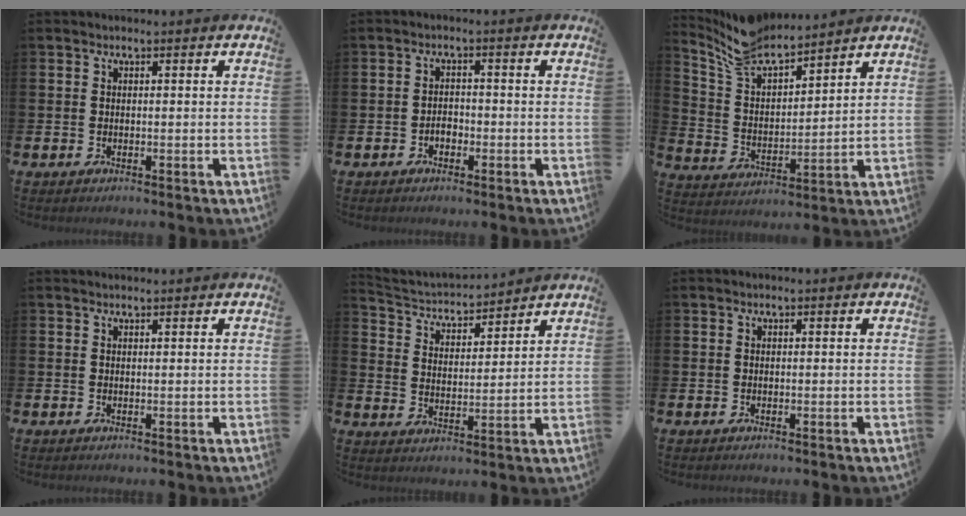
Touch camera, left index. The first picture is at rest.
{"total": 1.7, "force": [-0.8, 1.2, 0.8], "torque": [-0.018, 0.003, -0.018]}
{"total": 8.3, "force": [7.7, 2.0, 2.3], "torque": [-0.082, -0.038, 0.142]}
{"total": 0.5, "force": [0.5, 0.0, 0.0], "torque": [0.012, -0.006, 0.008]}
{"total": 4.0, "force": [3.8, 1.2, 0.3], "torque": [-0.028, -0.033, 0.061]}
{"total": 0.0}